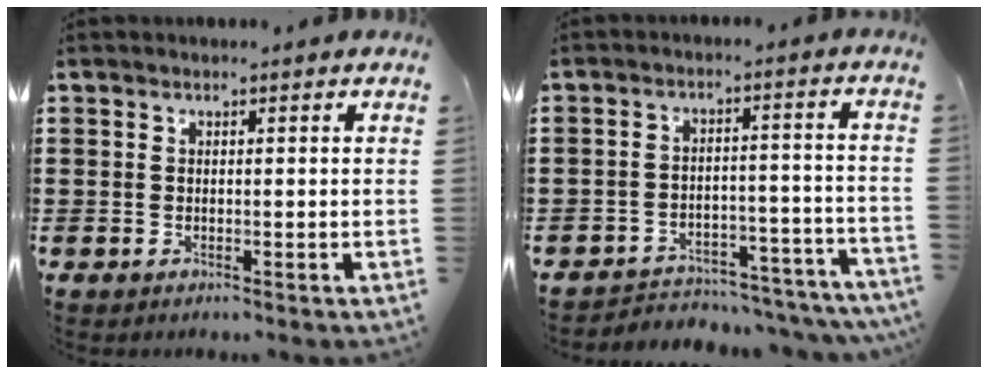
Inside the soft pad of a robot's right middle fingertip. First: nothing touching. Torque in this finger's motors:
{"motor_torque": [1.09, -1.05, 0.16, 0.07]}